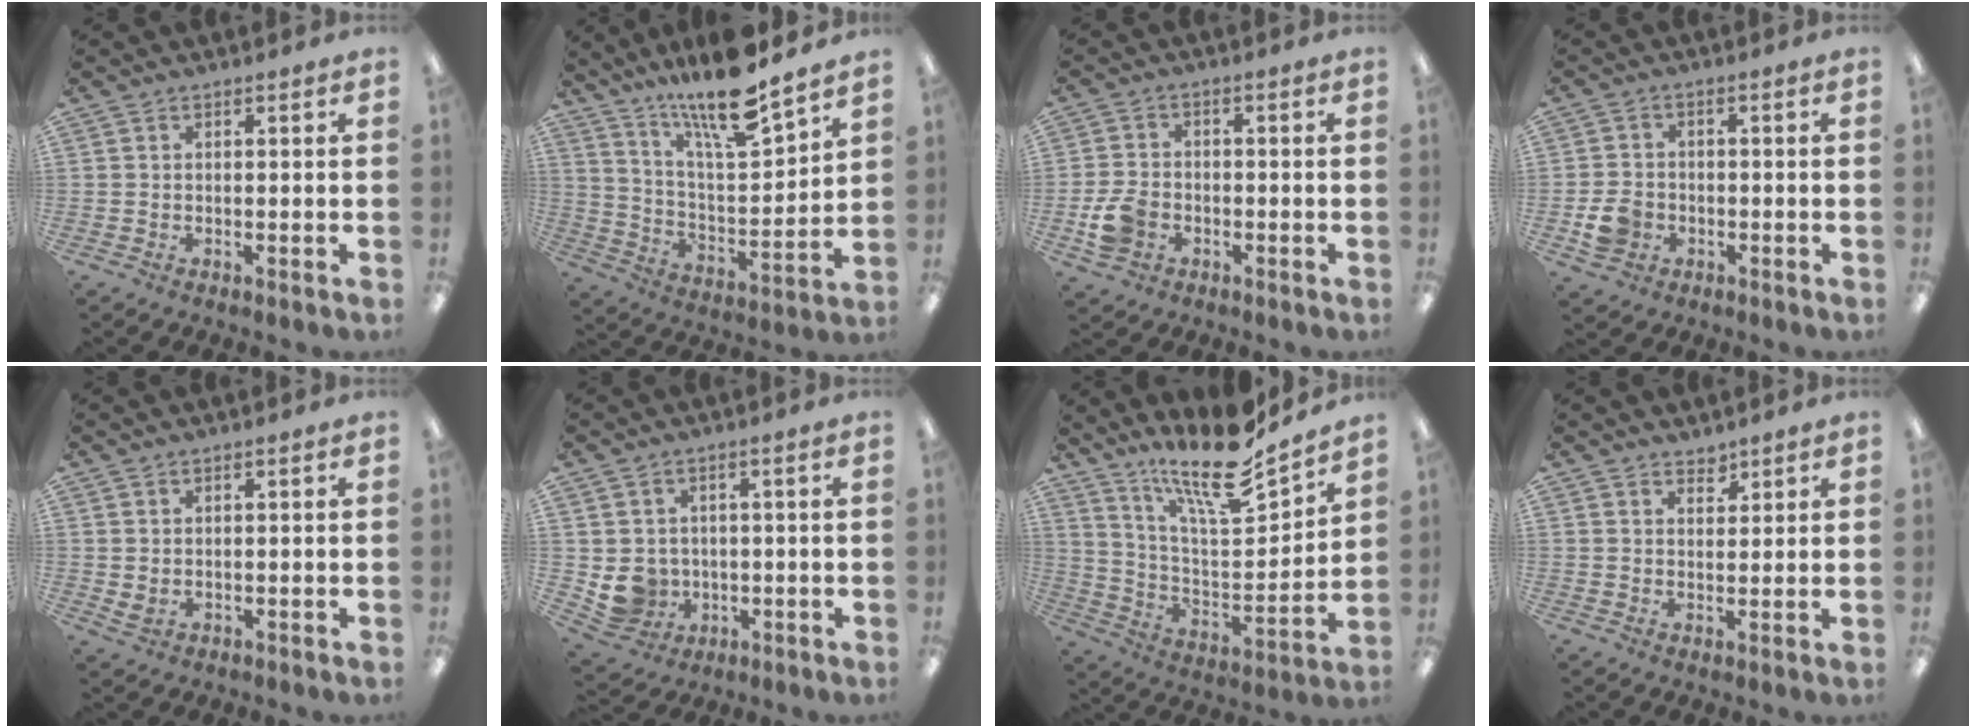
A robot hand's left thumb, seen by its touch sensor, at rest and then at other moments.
{"total": 16.1, "force": [13.6, 2.1, 8.4], "torque": [-0.154, -0.095, 0.227]}
{"total": 6.4, "force": [-2.4, 4.7, 3.7], "torque": [-0.066, 0.008, -0.043]}
{"total": 5.6, "force": [-2.0, 4.5, 2.6], "torque": [-0.045, 0.006, -0.035]}
{"total": 2.0, "force": [0.6, 1.3, 1.5], "torque": [-0.026, -0.005, 0.007]}
{"total": 6.3, "force": [0.4, 6.1, 1.6], "torque": [-0.058, -0.002, 0.016]}
{"total": 18.1, "force": [14.4, 3.8, 10.4], "torque": [-0.192, -0.100, 0.242]}
{"total": 2.6, "force": [2.4, 0.9, 0.2], "torque": [0.002, -0.017, 0.044]}